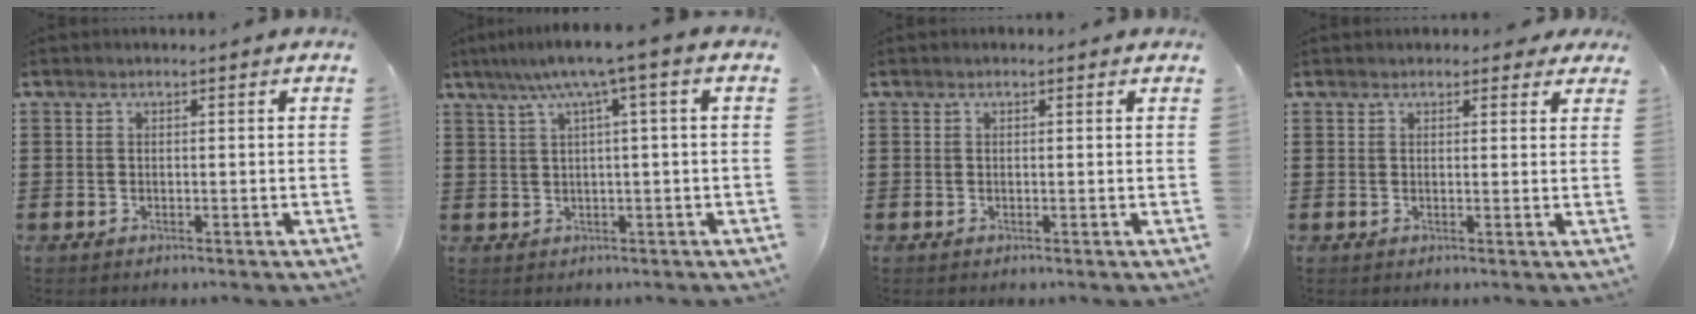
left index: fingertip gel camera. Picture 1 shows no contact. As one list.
[{"total": 5.8, "force": [2.0, -0.2, 5.5], "torque": [-0.108, -0.002, 0.029]}, {"total": 0.0}, {"total": 1.7, "force": [1.4, 0.8, 0.4], "torque": [-0.005, 0.005, 0.025]}]